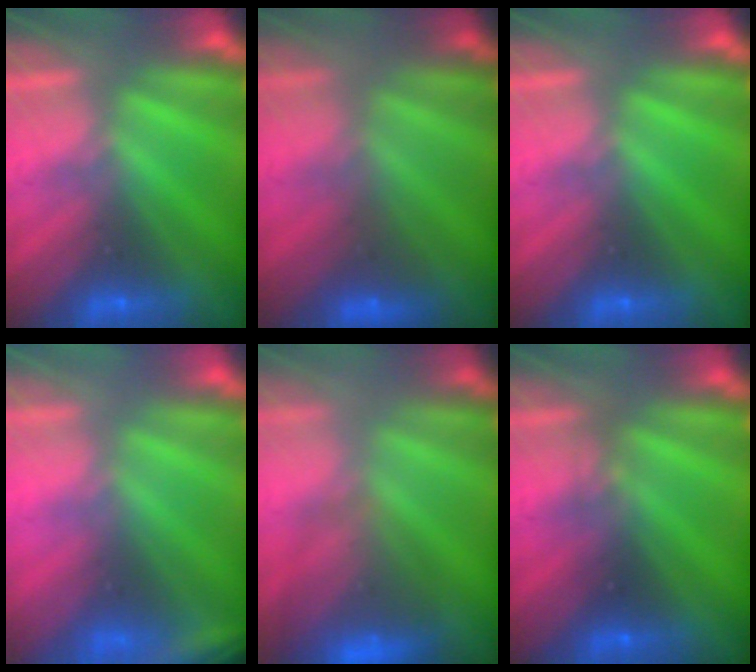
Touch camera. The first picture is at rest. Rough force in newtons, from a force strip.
{"total": 2.4}
{"total": 0.0}
{"total": 2.4}
{"total": 6.3}
{"total": 2.3}